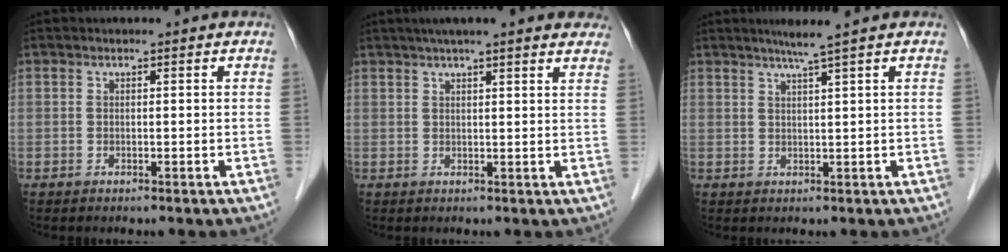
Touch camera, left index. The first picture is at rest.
{"total": 14.0, "force": [11.8, 1.7, 7.4], "torque": [-0.102, 0.036, 0.143]}
{"total": 3.1, "force": [2.2, -1.1, 1.8], "torque": [-0.034, -0.008, 0.044]}